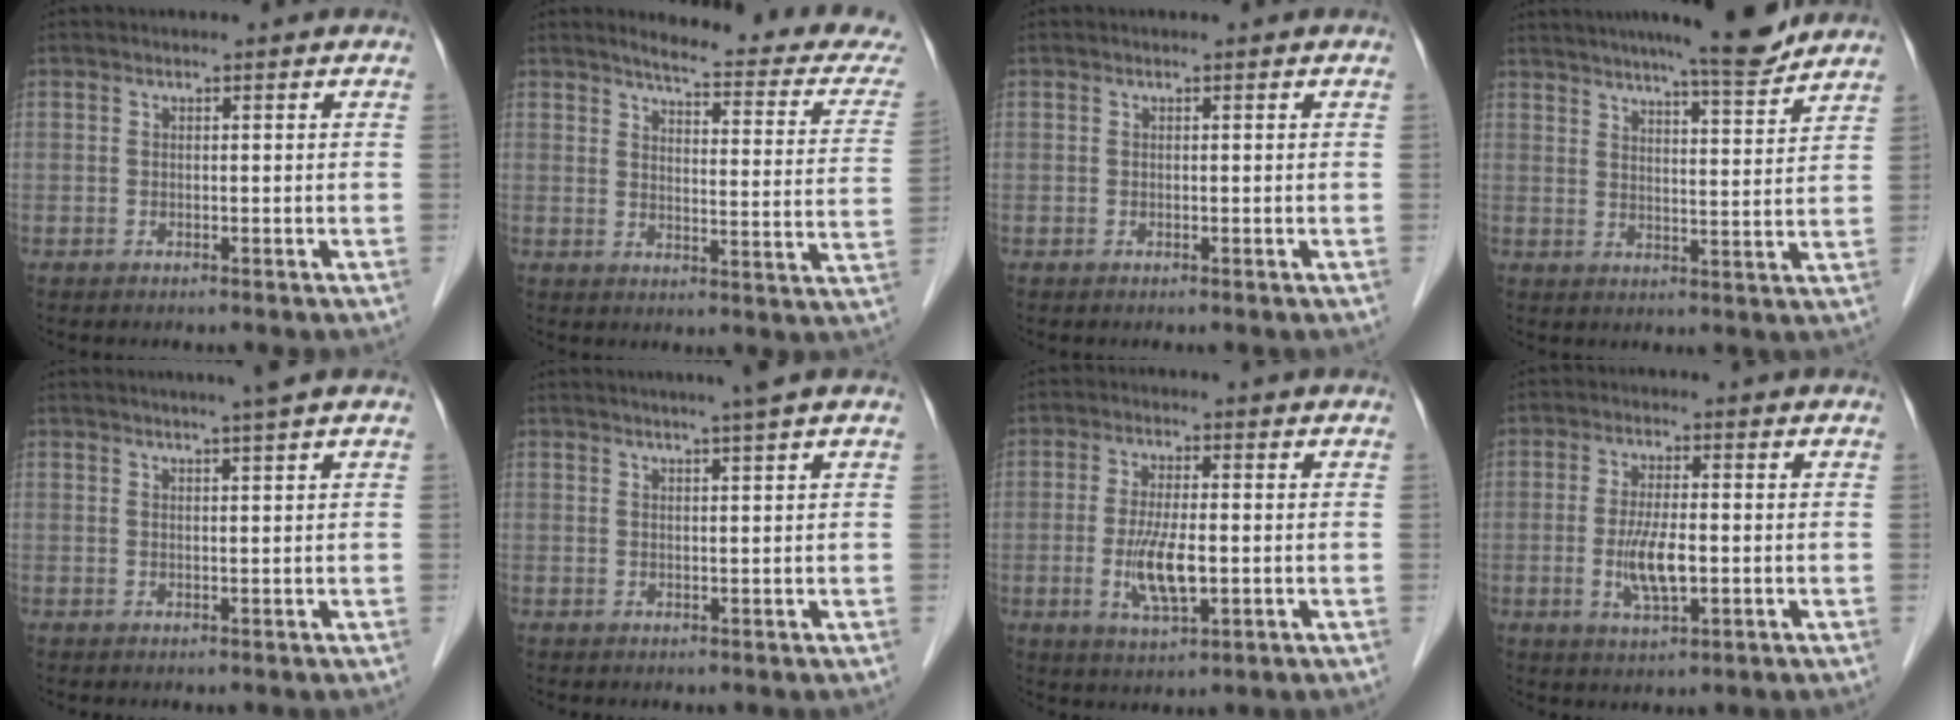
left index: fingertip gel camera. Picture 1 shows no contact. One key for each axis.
{"total": 16.2, "fx": 15.1, "fy": 1.8, "fz": 5.6, "tx": -0.056, "ty": -0.061, "tz": 0.156}
{"total": 0.0}
{"total": 12.8, "fx": 11.4, "fy": 0.2, "fz": 5.9, "tx": -0.092, "ty": -0.002, "tz": 0.155}
{"total": 3.8, "fx": 2.9, "fy": -1.0, "fz": 2.3, "tx": -0.032, "ty": 0.007, "tz": 0.043}
{"total": 4.5, "fx": 3.4, "fy": -1.1, "fz": 2.8, "tx": -0.040, "ty": 0.010, "tz": 0.048}
{"total": 6.7, "fx": -1.2, "fy": 1.7, "fz": 6.4, "tx": -0.129, "ty": -0.011, "tz": -0.019}
{"total": 5.8, "fx": -1.0, "fy": 1.4, "fz": 5.6, "tx": -0.115, "ty": -0.008, "tz": -0.016}